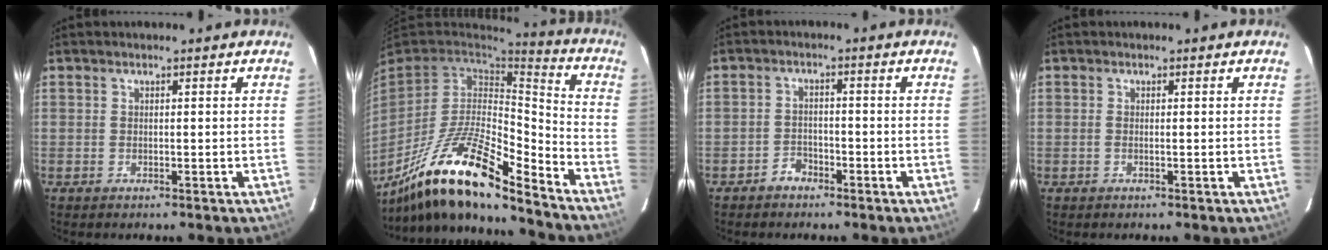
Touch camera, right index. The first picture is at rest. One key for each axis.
{"total": 20.4, "fx": -13.9, "fy": 4.6, "fz": 14.2, "tx": -0.277, "ty": -0.026, "tz": -0.258}
{"total": 2.9, "fx": -2.3, "fy": 1.7, "fz": 0.5, "tx": -0.012, "ty": 0.008, "tz": -0.037}
{"total": 0.5, "fx": -0.1, "fy": -0.1, "fz": 0.5, "tx": -0.011, "ty": 0.000, "tz": -0.004}